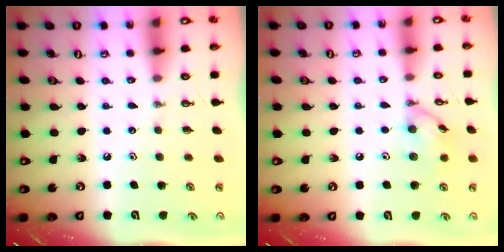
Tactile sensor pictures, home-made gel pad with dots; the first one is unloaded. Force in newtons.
{"total": 9.9, "press": 9.9, "slide": 0.4}